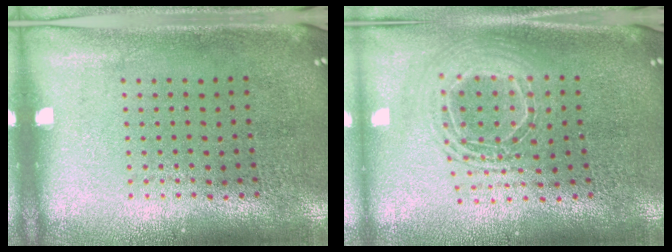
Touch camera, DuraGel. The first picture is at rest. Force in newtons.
{"total": 2.0, "press": 1.5, "slide": 1.3}